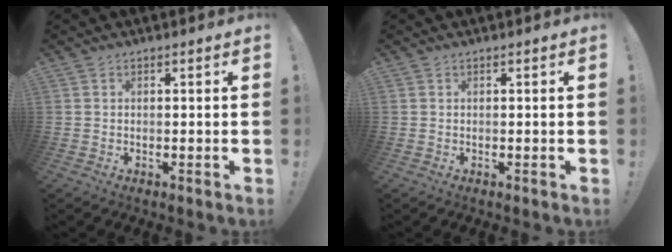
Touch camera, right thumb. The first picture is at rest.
{"total": 0.0}